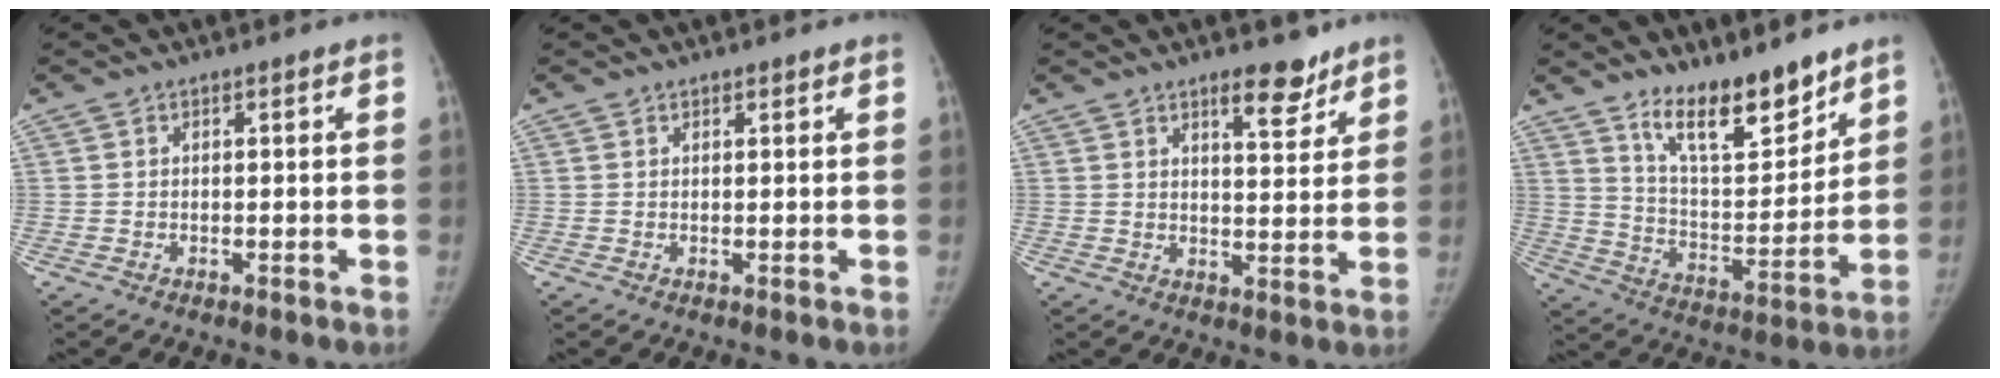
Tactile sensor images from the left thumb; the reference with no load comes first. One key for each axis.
{"total": 0.8, "fx": 0.7, "fy": 0.4, "fz": 0.2, "tx": 0.001, "ty": -0.005, "tz": 0.008}
{"total": 6.6, "fx": 4.8, "fy": 2.3, "fz": 3.8, "tx": -0.033, "ty": -0.035, "tz": 0.068}
{"total": 14.9, "fx": 11.4, "fy": 4.8, "fz": 8.4, "tx": -0.097, "ty": -0.088, "tz": 0.201}